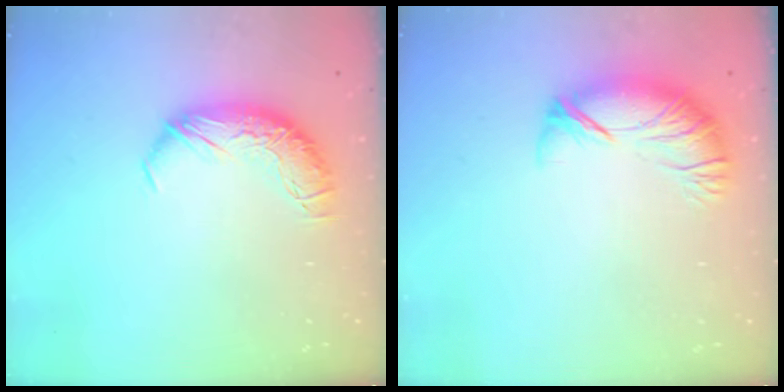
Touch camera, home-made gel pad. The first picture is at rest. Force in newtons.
{"total": 3.5, "press": 2.8, "slide": 2.0}